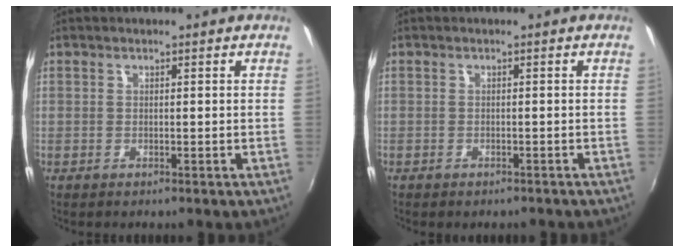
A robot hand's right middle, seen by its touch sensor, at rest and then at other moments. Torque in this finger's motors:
{"motor_torque": [1.01, -1.13, 0.30, 0.06]}